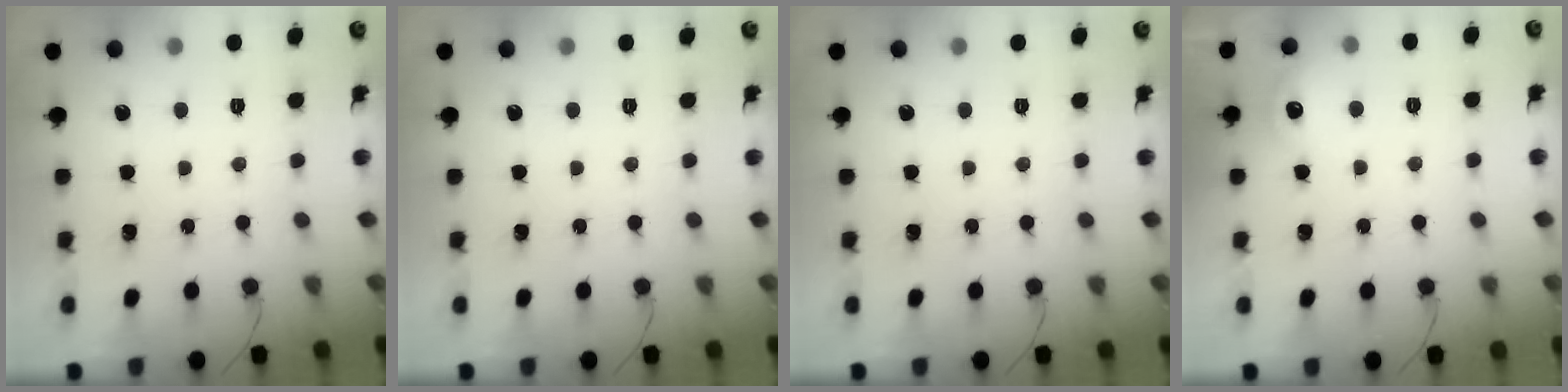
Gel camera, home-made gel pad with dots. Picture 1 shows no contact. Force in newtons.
{"total": 0.0}
{"total": 0.0}
{"total": 7.6, "press": 7.5, "slide": 1.3}